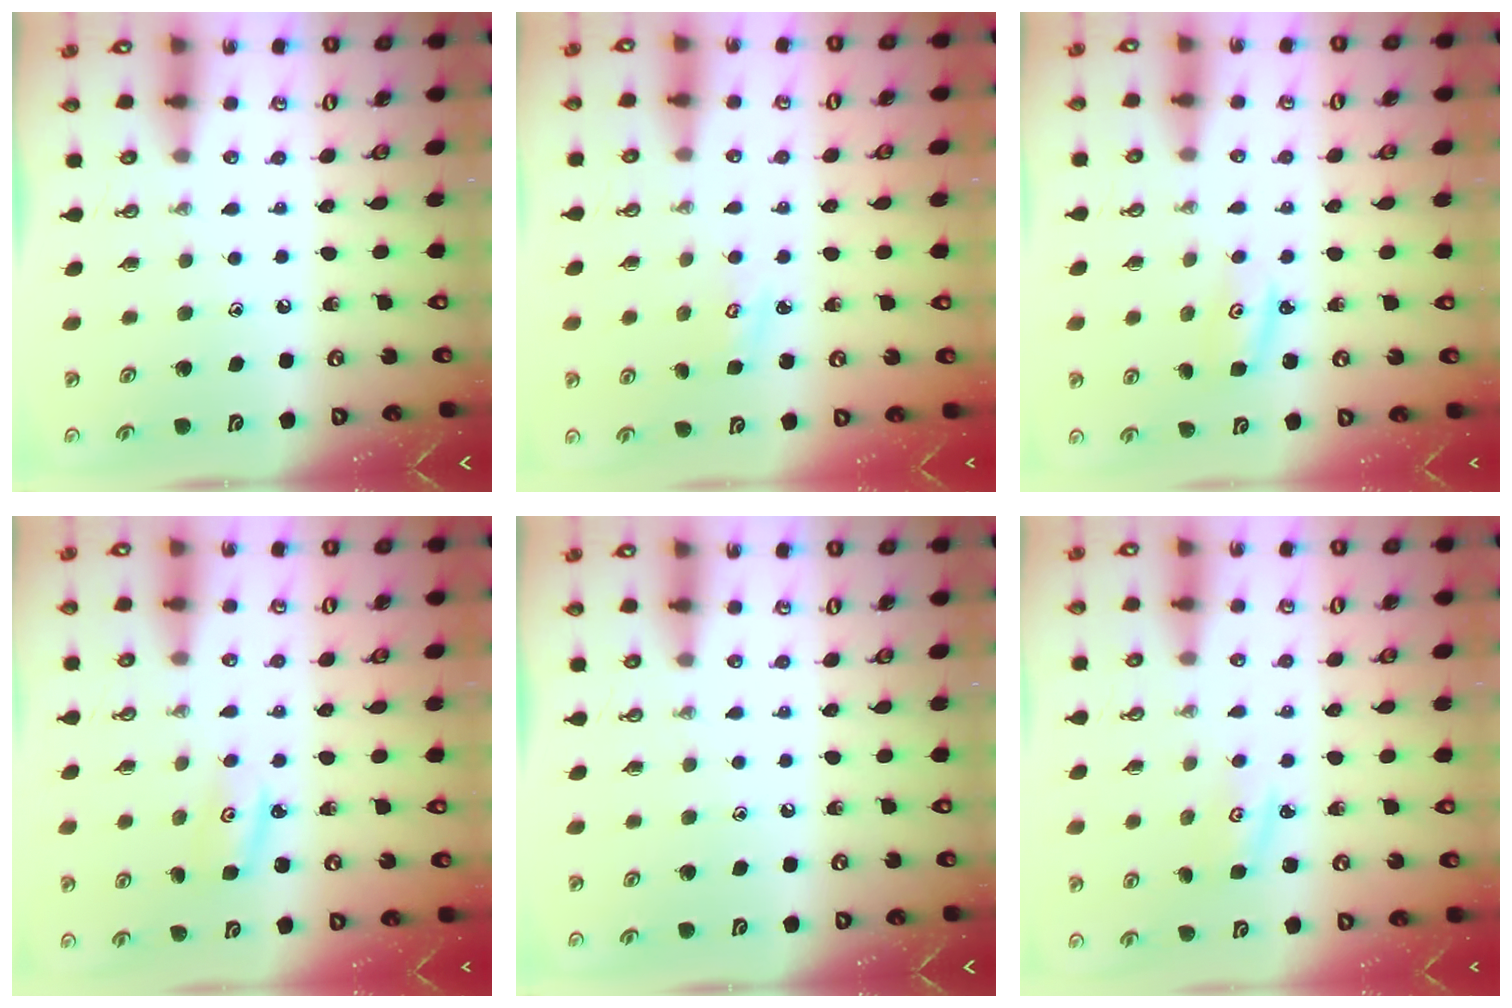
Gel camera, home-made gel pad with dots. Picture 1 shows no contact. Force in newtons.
{"total": 2.9, "press": 2.9, "slide": 0.3}
{"total": 3.0, "press": 3.0, "slide": 0.3}
{"total": 2.7, "press": 2.7, "slide": 0.2}
{"total": 0.0}
{"total": 2.6, "press": 2.6, "slide": 0.4}